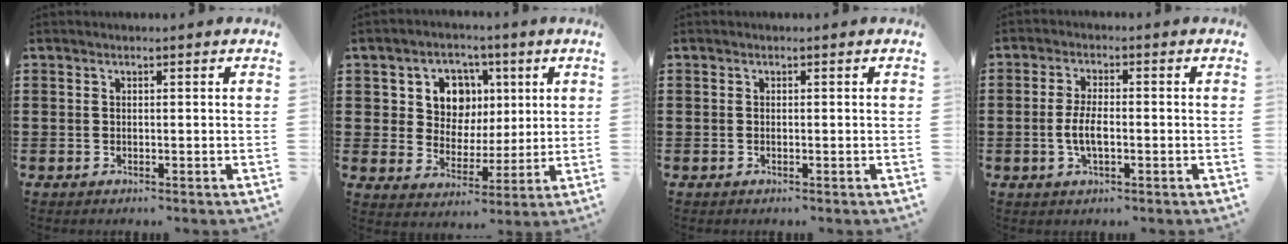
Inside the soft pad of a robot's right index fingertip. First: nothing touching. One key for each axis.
{"total": 8.0, "fx": 2.9, "fy": 6.7, "fz": 3.3, "tx": -0.083, "ty": 0.012, "tz": 0.050}
{"total": 0.0}
{"total": 4.2, "fx": -0.9, "fy": 1.6, "fz": 3.8, "tx": -0.089, "ty": -0.002, "tz": -0.022}